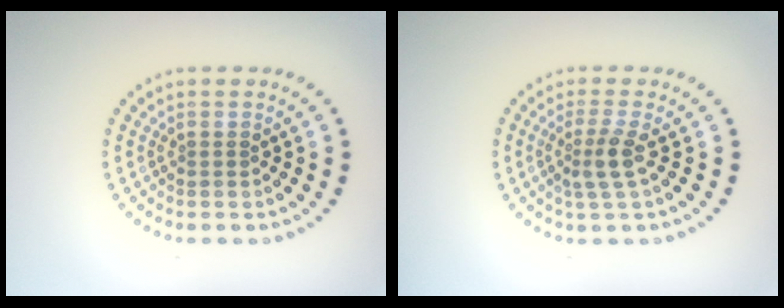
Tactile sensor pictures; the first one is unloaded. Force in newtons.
{"total": 2.3, "press": 1.8, "slide": 1.4}